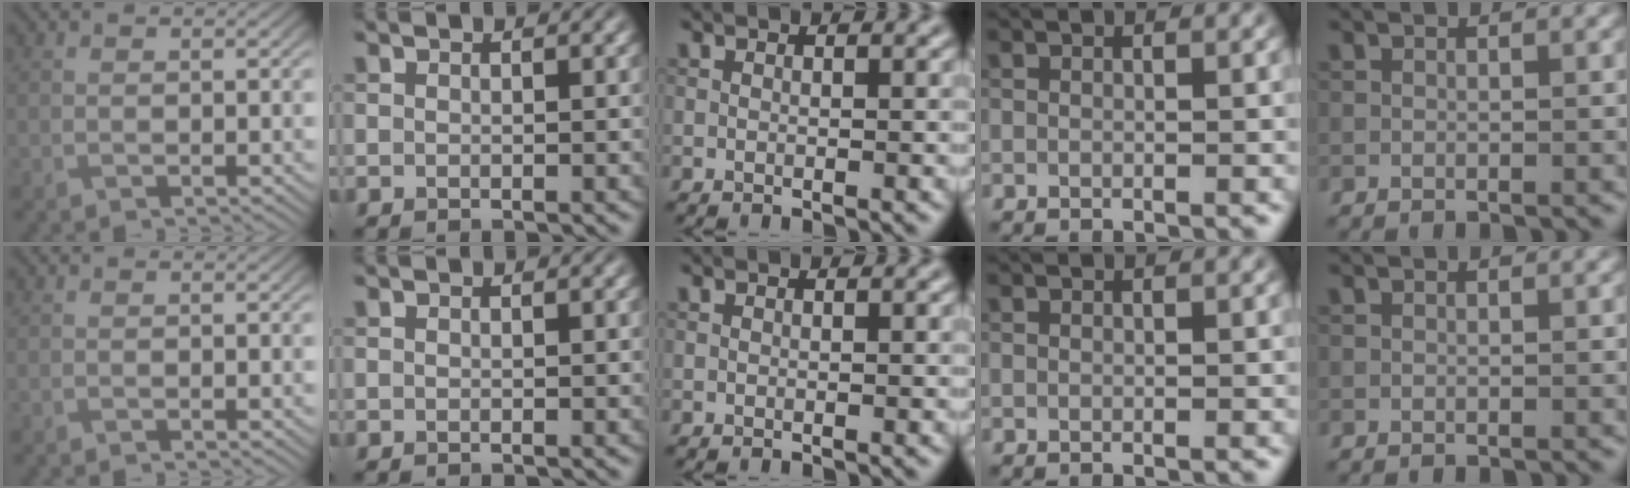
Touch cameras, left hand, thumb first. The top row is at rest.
{}